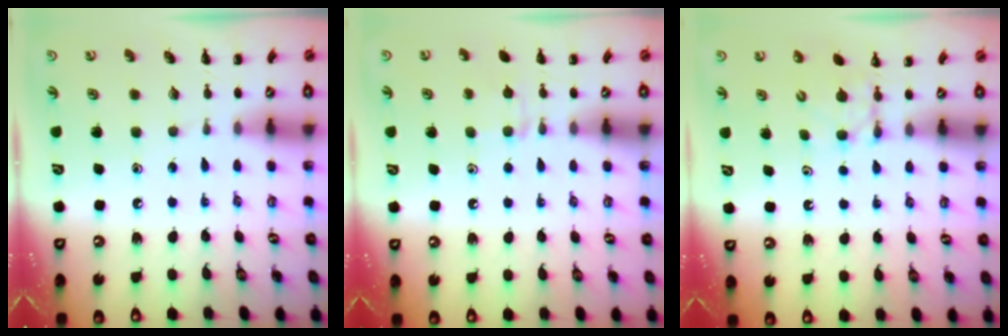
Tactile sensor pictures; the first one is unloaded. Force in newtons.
{"total": 6.6, "press": 6.3, "slide": 2.1}
{"total": 3.5, "press": 3.2, "slide": 1.4}